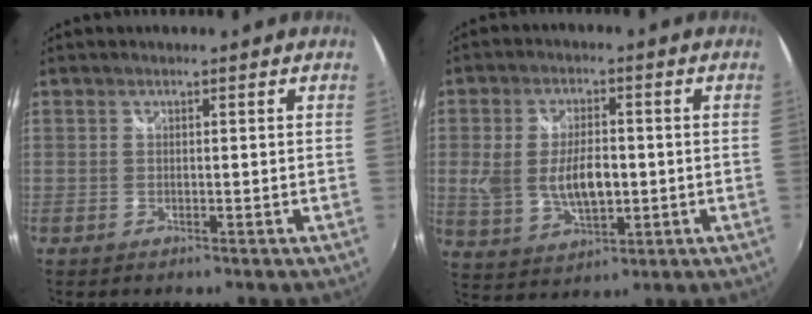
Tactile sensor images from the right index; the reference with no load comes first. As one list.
[{"total": 10.4, "force": [-0.5, 5.6, 8.7], "torque": [-0.173, -0.005, 0.001]}]